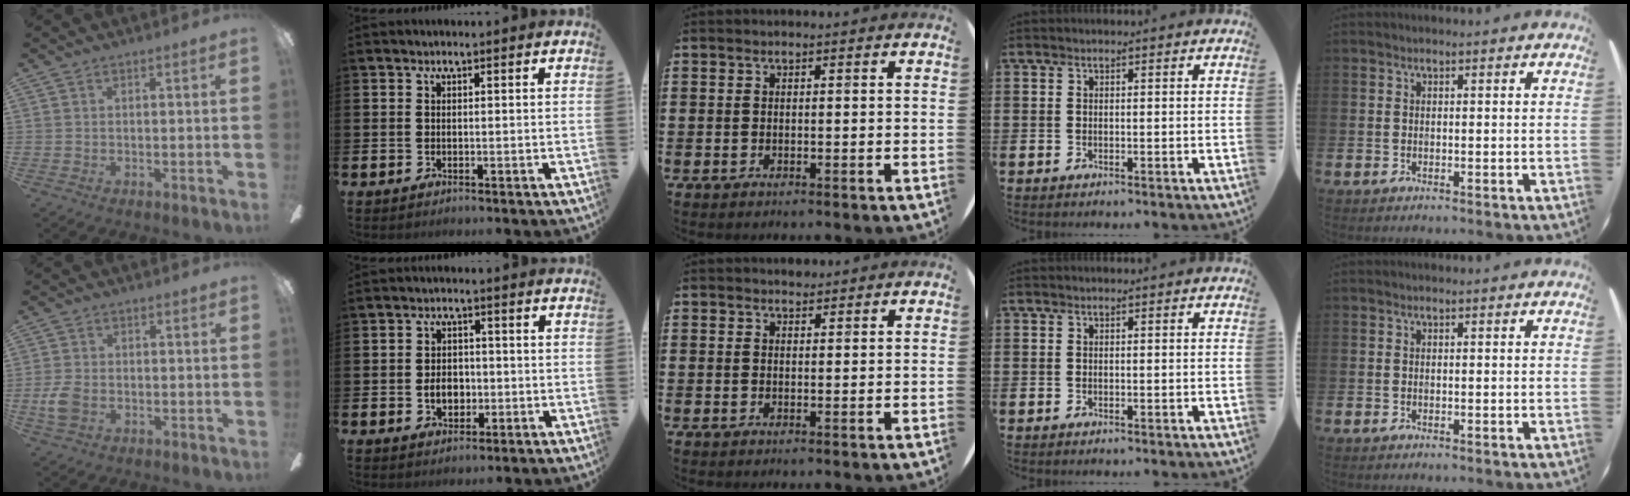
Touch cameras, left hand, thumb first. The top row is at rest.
{"thumb": {"total": 5.6, "force": [-1.6, 3.7, 3.8], "torque": [-0.085, 0.007, -0.032]}, "index": {"total": 3.6, "force": [-0.7, 2.7, 2.3], "torque": [-0.032, -0.001, -0.020]}, "middle": {"total": 1.0, "force": [1.0, 0.2, 0.0], "torque": [0.008, -0.002, 0.018]}}